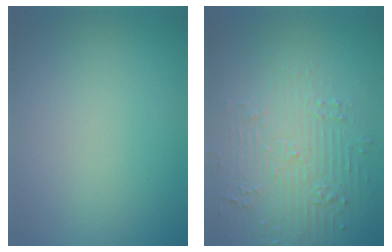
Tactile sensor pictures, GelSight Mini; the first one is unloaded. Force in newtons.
{"total": 5.2, "press": 3.7, "slide": 3.7}